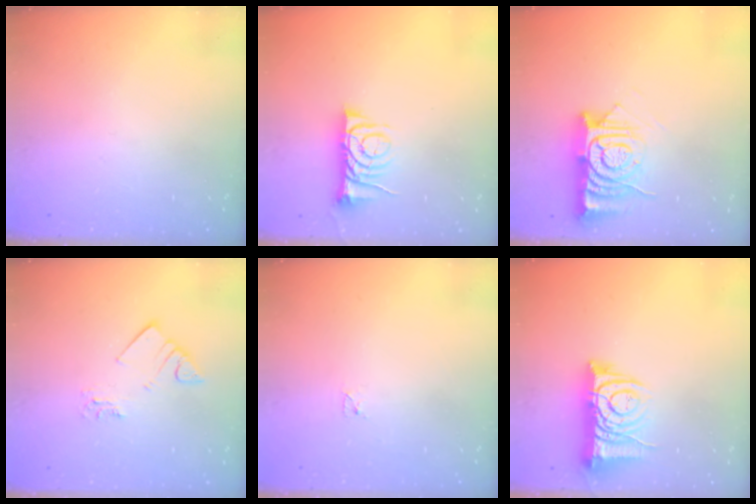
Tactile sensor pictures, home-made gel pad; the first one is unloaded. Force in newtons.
{"total": 6.7, "press": 6.7, "slide": 0.7}
{"total": 12.0, "press": 11.9, "slide": 1.2}
{"total": 3.4, "press": 3.4, "slide": 0.1}
{"total": 2.3, "press": 2.2, "slide": 0.4}
{"total": 9.4, "press": 9.4, "slide": 1.2}